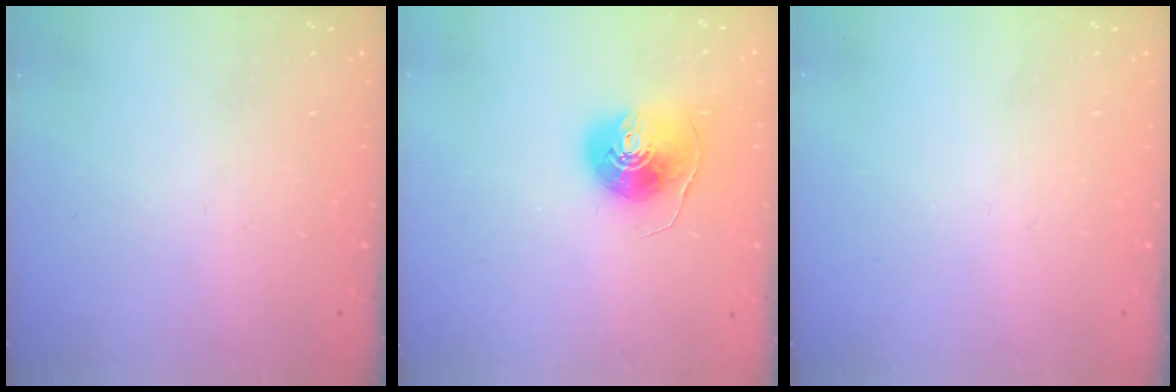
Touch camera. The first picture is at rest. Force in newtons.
{"total": 8.3, "press": 8.3, "slide": 0.6}
{"total": 0.0}